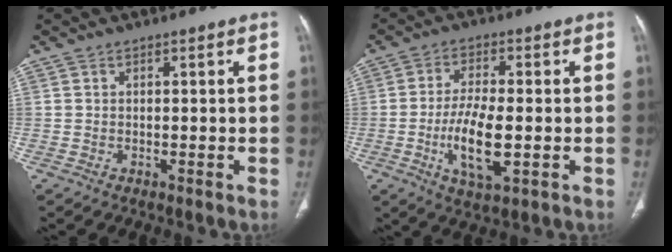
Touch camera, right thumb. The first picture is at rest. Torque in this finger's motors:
{"motor_torque": [-0.13, 0.30, 0.08, 0.26, 0.11]}